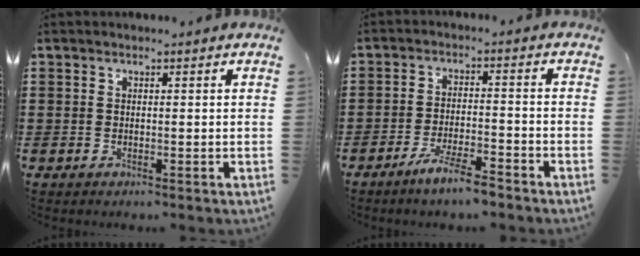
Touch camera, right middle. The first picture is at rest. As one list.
[{"total": 5.2, "force": [-4.3, 0.4, 2.9], "torque": [-0.061, -0.003, -0.081]}]